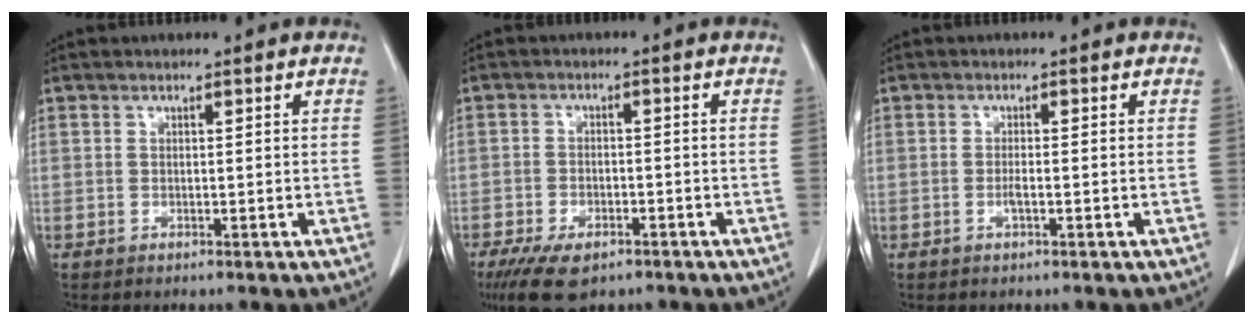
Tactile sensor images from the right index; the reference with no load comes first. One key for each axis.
{"total": 8.1, "fx": -5.5, "fy": 3.4, "fz": 4.9, "tx": -0.084, "ty": -0.010, "tz": -0.091}
{"total": 1.3, "fx": -0.5, "fy": 0.1, "fz": 1.2, "tx": -0.025, "ty": 0.001, "tz": -0.008}